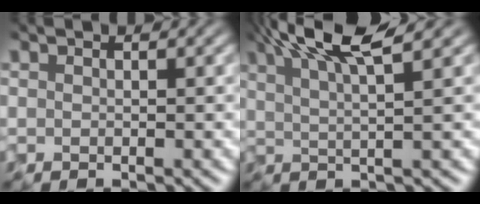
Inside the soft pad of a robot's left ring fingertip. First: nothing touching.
{"total": 6.6, "force": [3.8, 1.3, 5.2], "torque": [-0.088, 0.017, 0.070]}